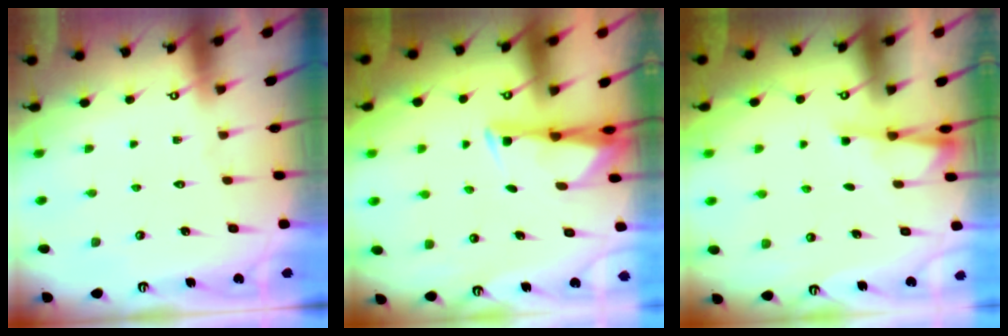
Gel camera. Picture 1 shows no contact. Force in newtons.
{"total": 2.7, "press": 2.7, "slide": 0.4}
{"total": 2.2, "press": 2.2, "slide": 0.5}